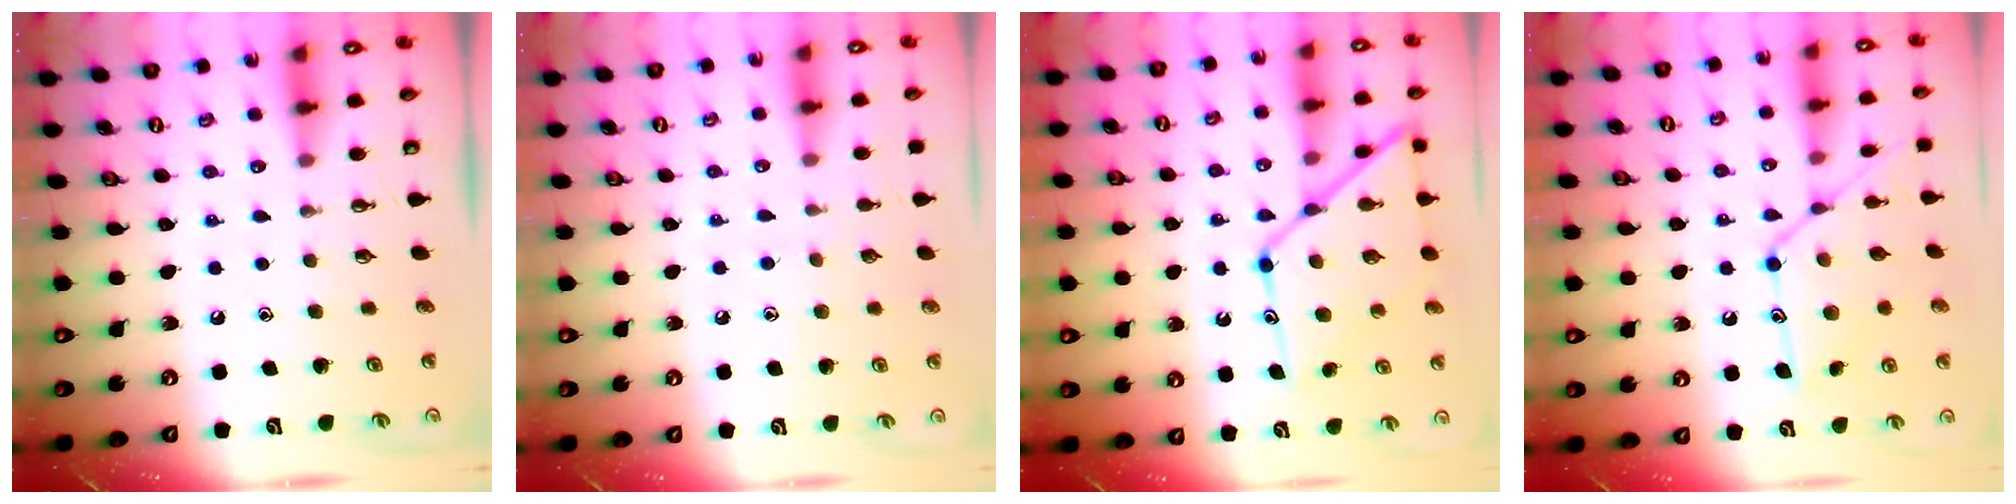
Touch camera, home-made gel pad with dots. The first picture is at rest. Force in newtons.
{"total": 5.3, "press": 5.2, "slide": 0.5}
{"total": 15.4, "press": 15.3, "slide": 1.3}
{"total": 14.2, "press": 14.2, "slide": 0.5}